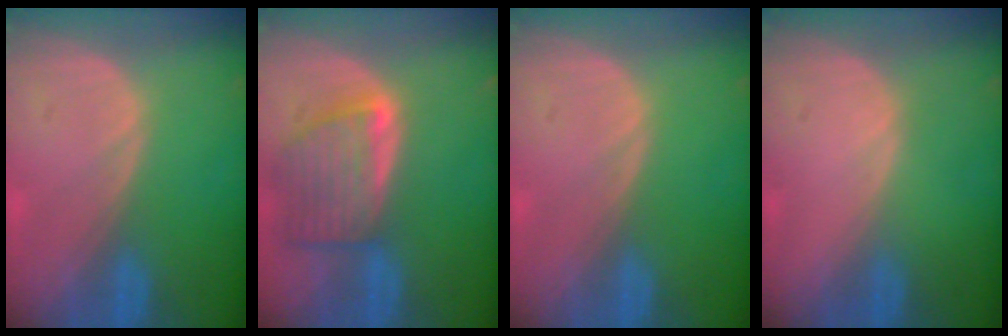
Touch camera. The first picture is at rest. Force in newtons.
{"total": 7.9, "press": 7.1, "slide": 3.4}
{"total": 0.0}
{"total": 0.0}